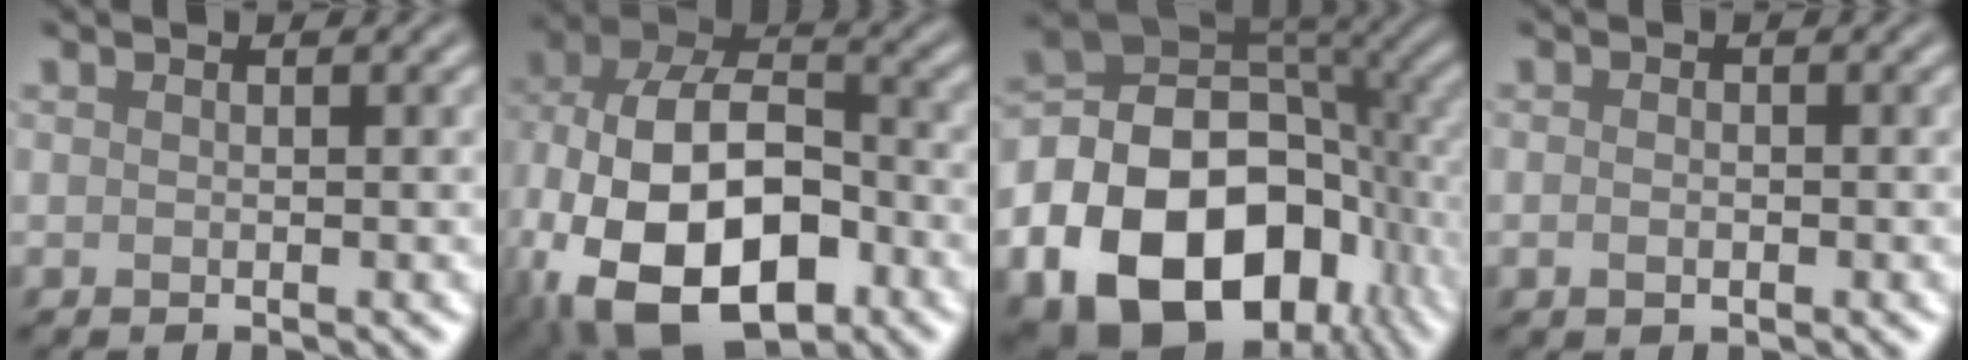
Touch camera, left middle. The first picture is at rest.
{"total": 16.8, "force": [-6.1, 10.4, 11.7], "torque": [-0.226, -0.016, -0.103]}
{"total": 18.5, "force": [-7.0, 12.7, 11.5], "torque": [-0.210, -0.022, -0.118]}
{"total": 1.1, "force": [-0.3, 0.7, 0.8], "torque": [-0.016, -0.001, -0.006]}